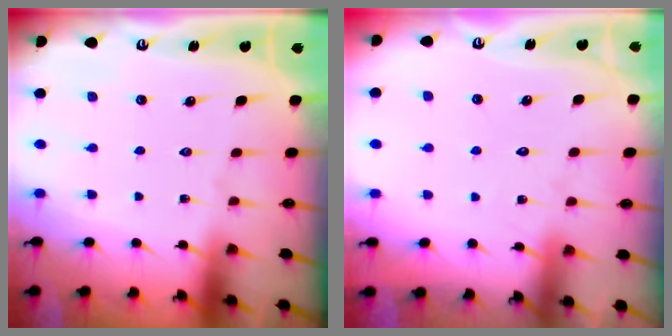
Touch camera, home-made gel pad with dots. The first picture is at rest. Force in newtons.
{"total": 5.7, "press": 5.7, "slide": 0.6}